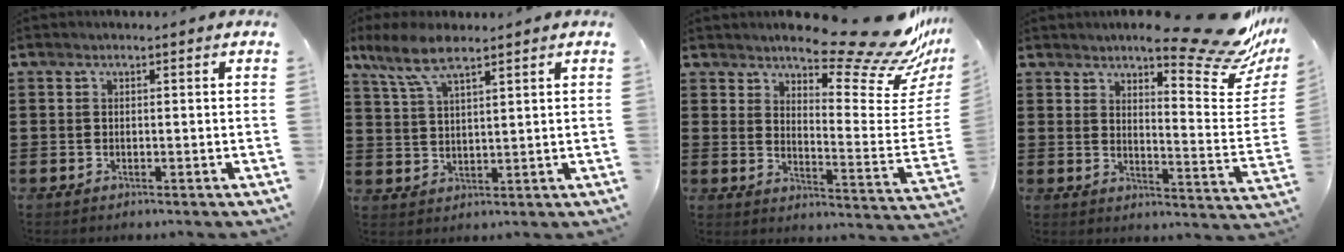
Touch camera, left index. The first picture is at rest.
{"total": 6.8, "force": [4.9, 1.5, 4.4], "torque": [-0.107, -0.008, 0.088]}
{"total": 14.8, "force": [11.9, 2.5, 8.4], "torque": [-0.122, -0.095, 0.192]}
{"total": 13.1, "force": [10.7, 1.3, 7.4], "torque": [-0.105, -0.081, 0.174]}